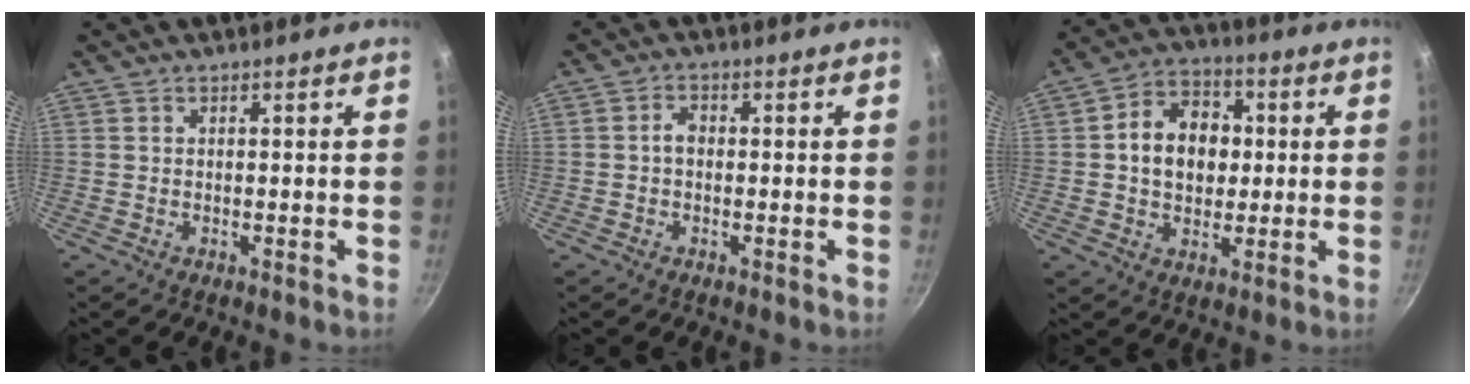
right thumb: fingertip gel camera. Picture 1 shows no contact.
{"total": 2.3, "force": [-0.2, 1.6, 1.6], "torque": [-0.021, 0.010, -0.006]}
{"total": 11.9, "force": [1.0, 9.2, 7.6], "torque": [-0.087, 0.016, 0.005]}